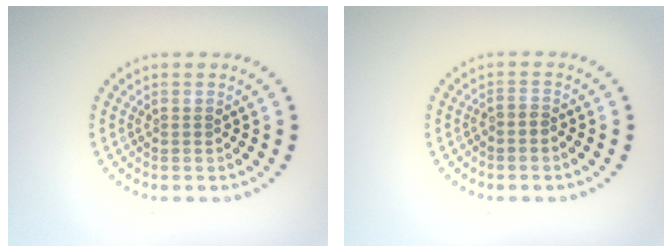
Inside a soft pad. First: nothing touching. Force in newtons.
{"total": 0.7, "press": 0.4, "slide": 0.6}